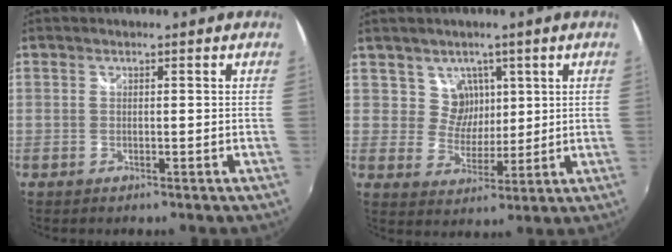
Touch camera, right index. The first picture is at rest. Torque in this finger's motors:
{"motor_torque": [-0.14, 0.01, -0.03, -0.01]}